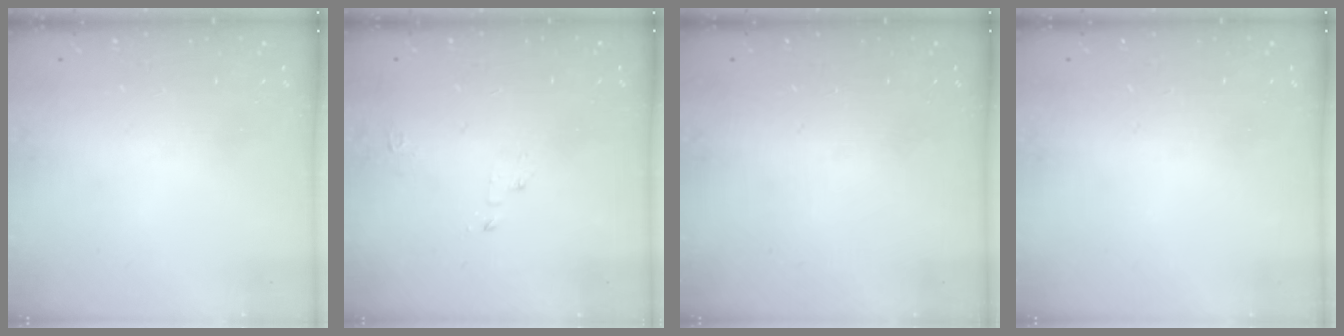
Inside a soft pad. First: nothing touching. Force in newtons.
{"total": 2.1, "press": 2.1, "slide": 0.2}
{"total": 0.0}
{"total": 0.0}